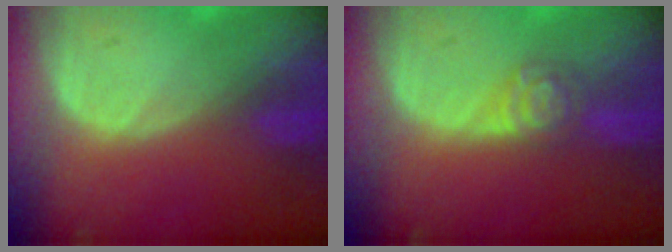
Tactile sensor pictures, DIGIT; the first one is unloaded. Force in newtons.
{"total": 4.3, "press": 4.0, "slide": 1.7}